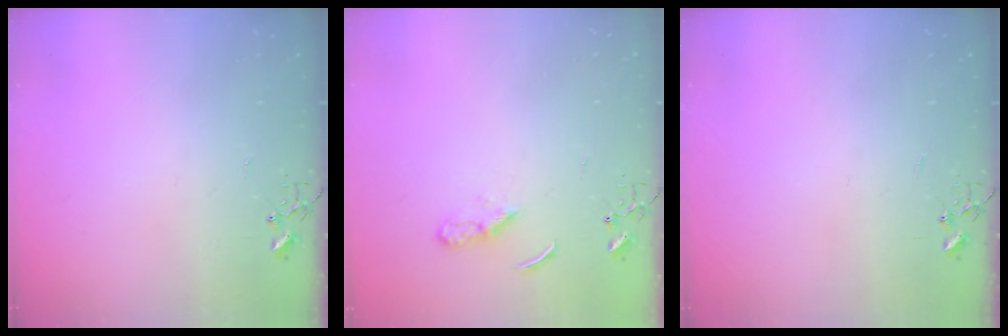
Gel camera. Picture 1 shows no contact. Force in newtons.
{"total": 5.3, "press": 5.2, "slide": 0.7}
{"total": 0.0}